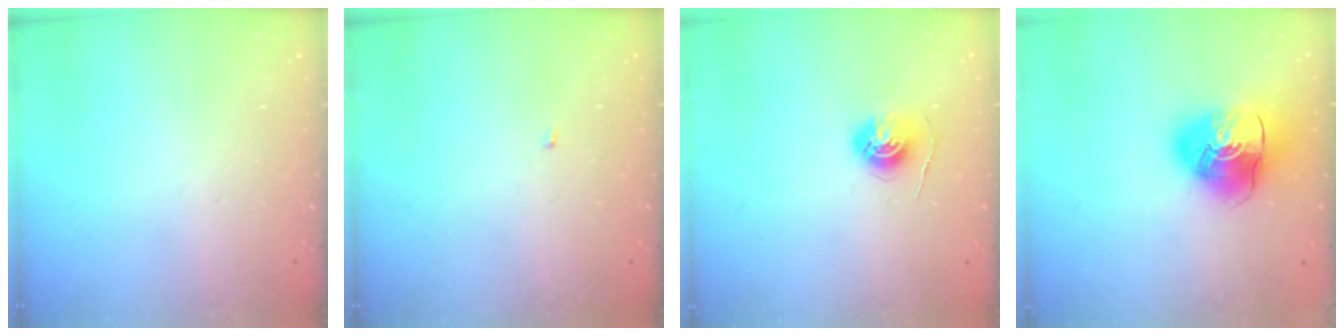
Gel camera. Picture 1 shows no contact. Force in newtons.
{"total": 1.4, "press": 1.3, "slide": 0.1}
{"total": 5.7, "press": 5.7, "slide": 0.5}
{"total": 11.7, "press": 11.5, "slide": 1.8}